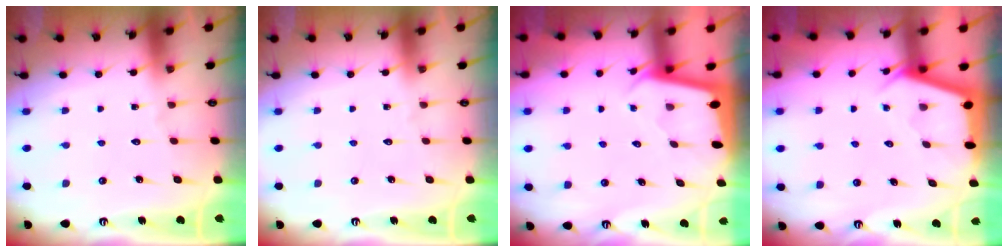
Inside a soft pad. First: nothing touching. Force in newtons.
{"total": 0.0}
{"total": 1.9, "press": 1.9, "slide": 0.1}
{"total": 2.9, "press": 2.9, "slide": 0.3}